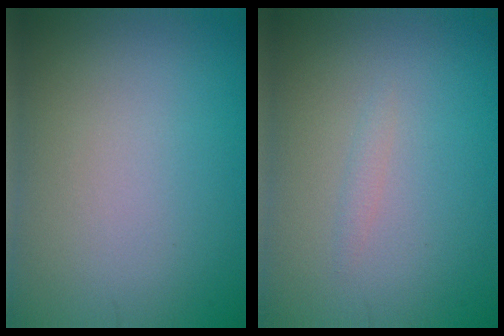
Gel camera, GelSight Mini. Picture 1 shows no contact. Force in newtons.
{"total": 0.7, "press": 0.6, "slide": 0.1}